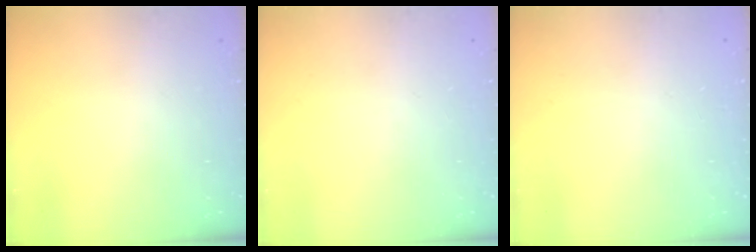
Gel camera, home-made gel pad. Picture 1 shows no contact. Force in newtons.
{"total": 0.0}
{"total": 2.6, "press": 2.6, "slide": 0.2}